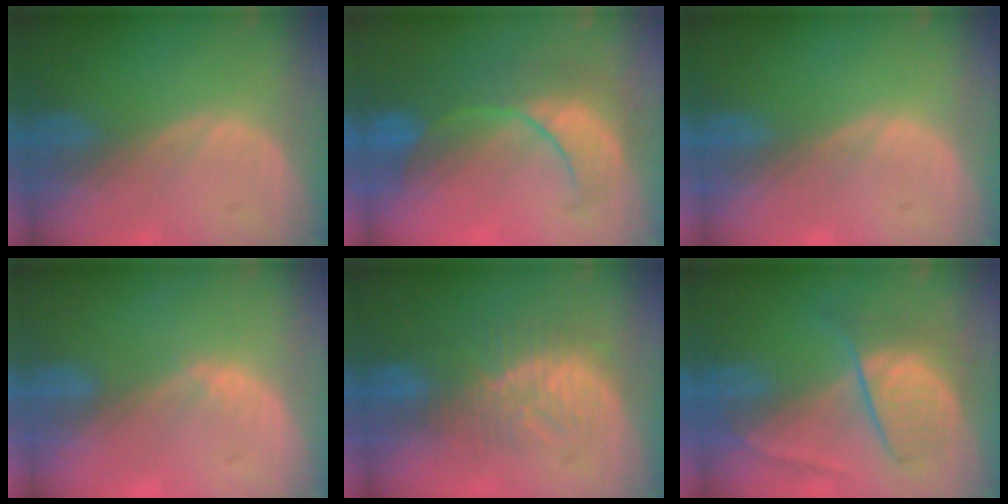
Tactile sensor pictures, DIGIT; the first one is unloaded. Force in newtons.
{"total": 8.5, "press": 8.4, "slide": 1.4}
{"total": 0.0}
{"total": 1.0, "press": 0.8, "slide": 0.6}
{"total": 8.1, "press": 7.9, "slide": 1.7}
{"total": 6.7, "press": 6.7, "slide": 0.6}